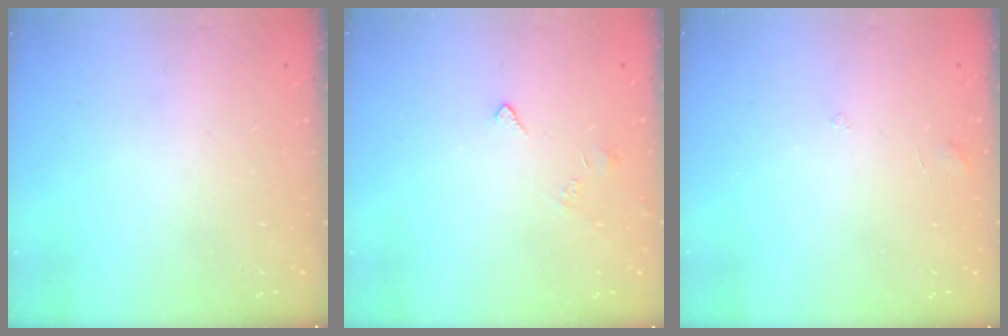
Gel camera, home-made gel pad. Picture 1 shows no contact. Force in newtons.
{"total": 2.7, "press": 2.6, "slide": 0.4}
{"total": 2.9, "press": 2.9, "slide": 0.2}